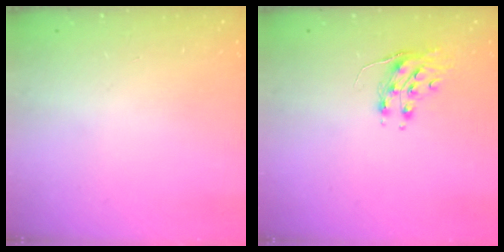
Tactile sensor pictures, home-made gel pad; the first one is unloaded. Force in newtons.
{"total": 8.9, "press": 8.9, "slide": 0.3}